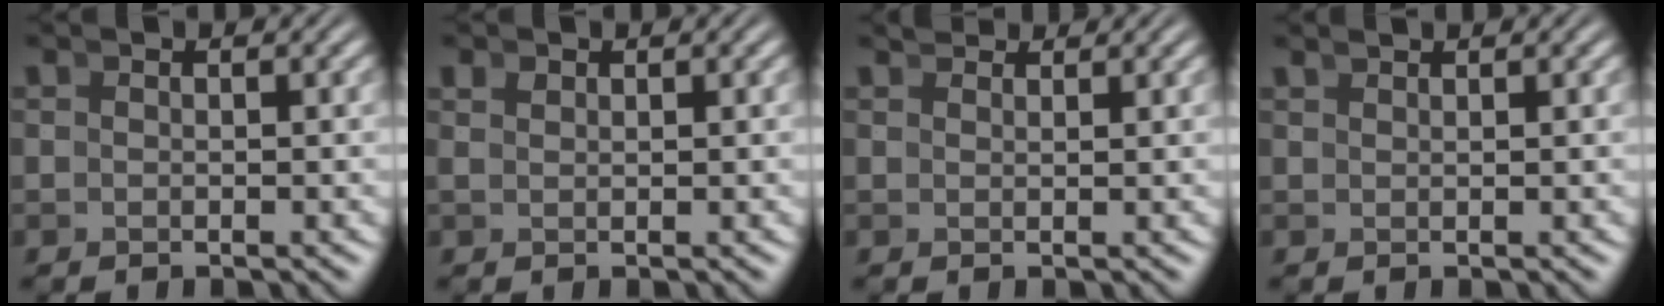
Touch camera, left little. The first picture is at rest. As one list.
[{"total": 0.9, "force": [0.8, -0.3, 0.3], "torque": [0.005, 0.003, 0.019]}, {"total": 1.5, "force": [1.4, -0.4, 0.1], "torque": [0.007, 0.003, 0.024]}, {"total": 0.7, "force": [0.4, -0.6, 0.0], "torque": [0.008, 0.002, 0.012]}]